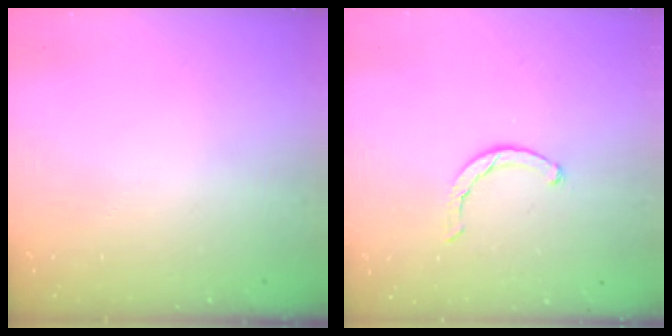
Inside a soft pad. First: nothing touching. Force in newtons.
{"total": 2.3, "press": 2.3, "slide": 0.4}